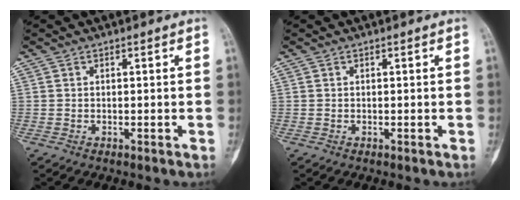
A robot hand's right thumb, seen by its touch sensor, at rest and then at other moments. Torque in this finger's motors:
{"motor_torque": [-0.12, 0.12, 0.05, 0.05, 0.00]}